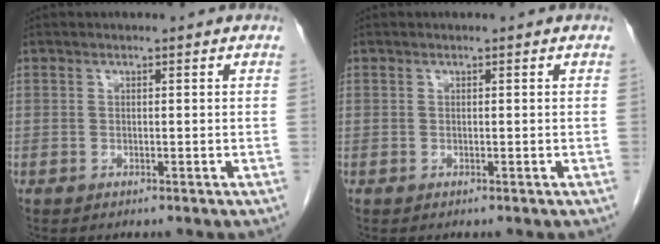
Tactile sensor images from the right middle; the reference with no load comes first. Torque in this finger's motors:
{"motor_torque": [0.01, -0.17, -0.02, -0.01]}